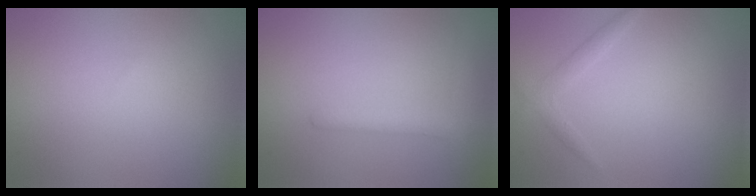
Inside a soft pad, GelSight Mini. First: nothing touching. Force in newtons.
{"total": 2.0, "press": 2.0, "slide": 0.2}
{"total": 1.3, "press": 1.3, "slide": 0.1}